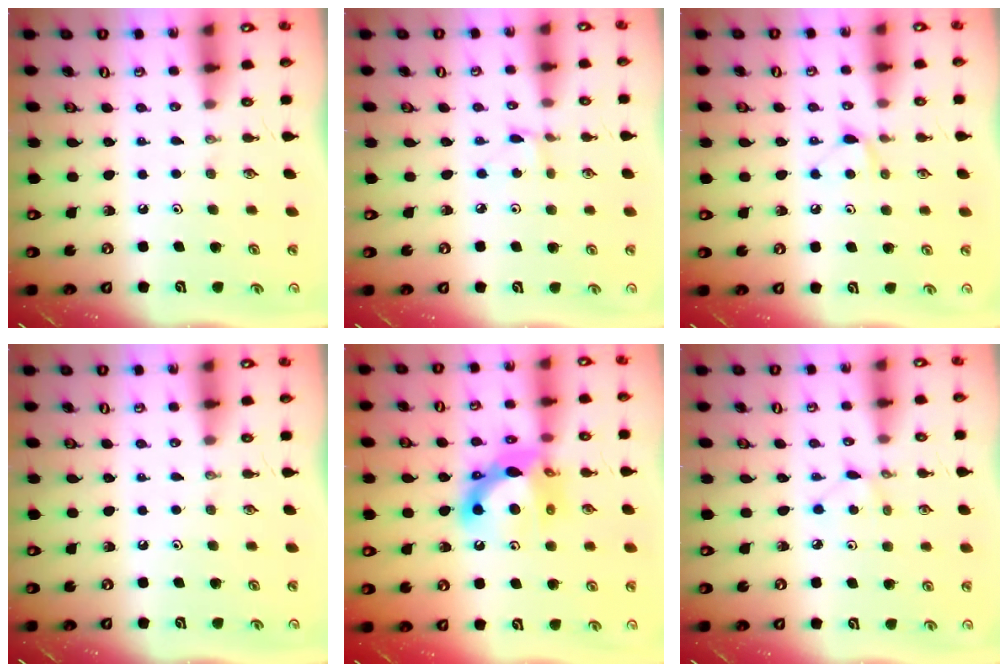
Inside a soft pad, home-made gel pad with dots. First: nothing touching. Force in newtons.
{"total": 2.2, "press": 2.2, "slide": 0.3}
{"total": 4.9, "press": 4.9, "slide": 0.6}
{"total": 0.0}
{"total": 13.5, "press": 13.5, "slide": 1.0}
{"total": 2.1, "press": 2.1, "slide": 0.3}